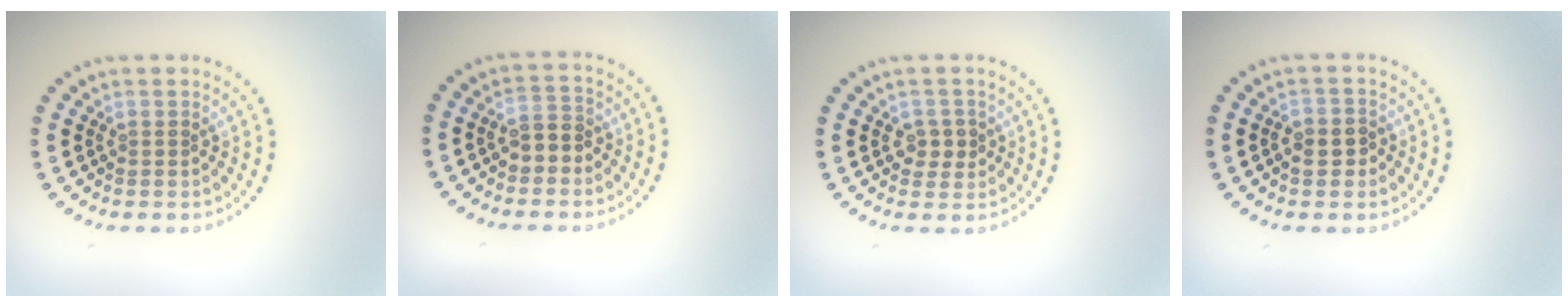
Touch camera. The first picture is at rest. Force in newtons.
{"total": 2.4, "press": 2.4, "slide": 0.7}
{"total": 1.9, "press": 1.8, "slide": 0.5}
{"total": 2.0, "press": 1.9, "slide": 0.6}